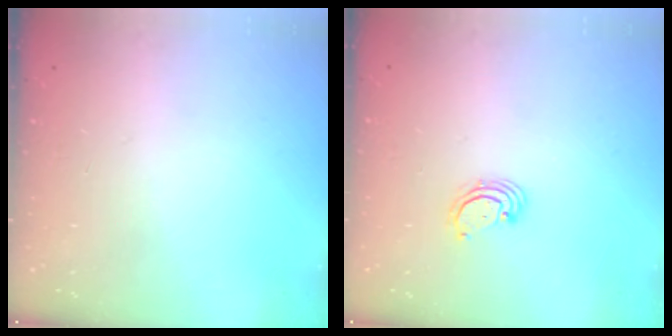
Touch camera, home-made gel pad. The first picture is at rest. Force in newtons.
{"total": 2.7, "press": 2.7, "slide": 0.3}